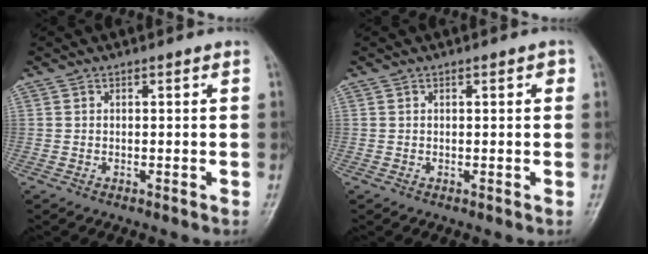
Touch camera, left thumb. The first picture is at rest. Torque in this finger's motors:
{"motor_torque": [-0.37, 0.28, 0.11, 0.21, -0.01]}